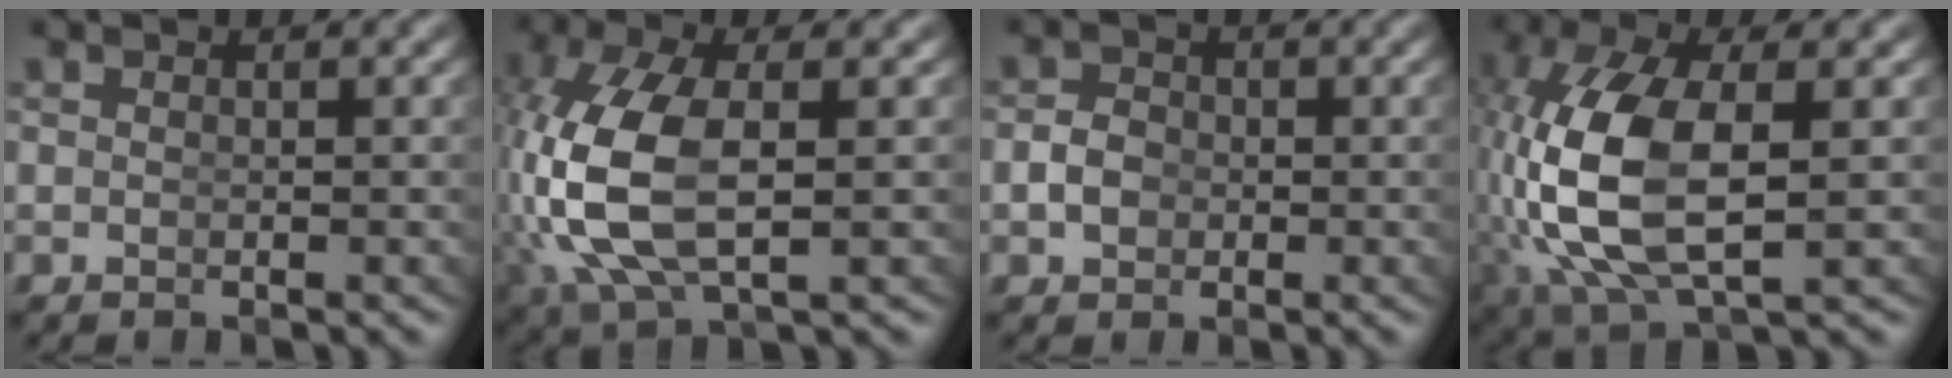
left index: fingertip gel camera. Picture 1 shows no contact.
{"total": 8.1, "force": [0.0, 4.4, 6.8], "torque": [-0.187, -0.027, 0.022]}
{"total": 1.6, "force": [-0.6, 1.3, 0.7], "torque": [-0.014, 0.001, -0.013]}
{"total": 9.3, "force": [-0.2, 4.6, 8.1], "torque": [-0.207, -0.029, 0.020]}